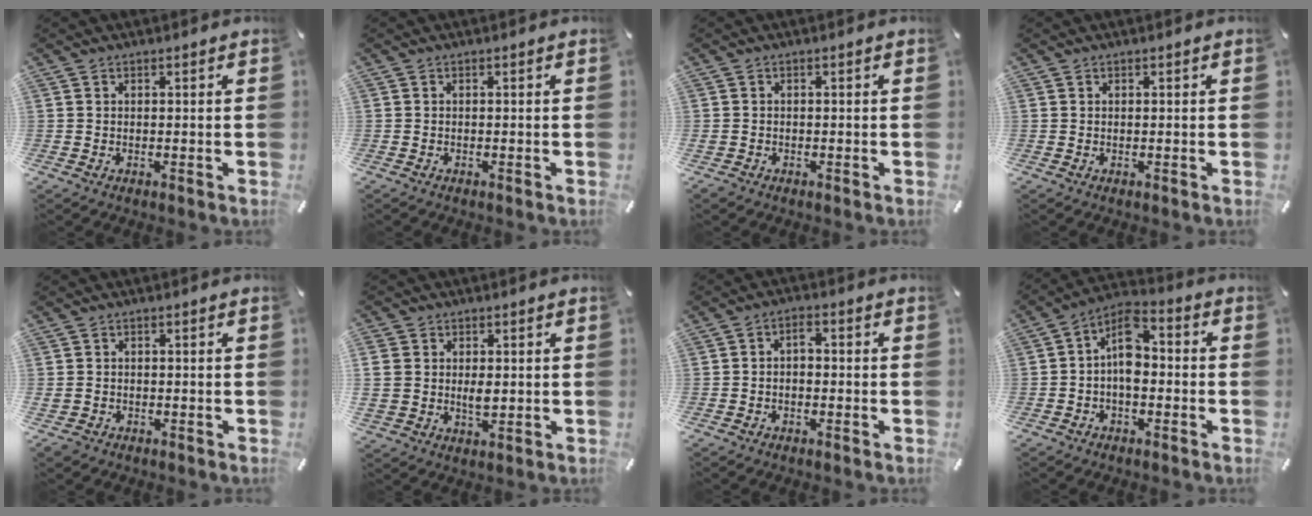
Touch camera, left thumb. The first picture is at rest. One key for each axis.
{"total": 0.0}
{"total": 1.0, "fx": -0.6, "fy": 0.8, "fz": 0.3, "tx": -0.004, "ty": 0.003, "tz": -0.013}
{"total": 0.0}
{"total": 1.9, "fx": -0.8, "fy": 1.6, "fz": 0.6, "tx": -0.010, "ty": 0.004, "tz": -0.017}
{"total": 5.9, "fx": 0.6, "fy": 4.9, "fz": 3.3, "tx": -0.067, "ty": -0.002, "tz": 0.007}
{"total": 2.6, "fx": -0.9, "fy": 1.6, "fz": 1.8, "tx": -0.036, "ty": 0.013, "tz": -0.020}
{"total": 9.0, "fx": -0.7, "fy": 5.4, "fz": 7.2, "tx": -0.146, "ty": 0.007, "tz": -0.013}